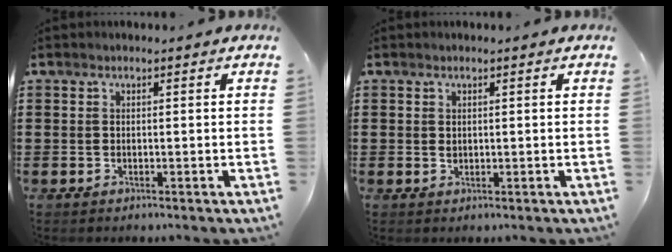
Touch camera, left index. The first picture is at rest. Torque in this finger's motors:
{"motor_torque": [0.16, 0.50, 0.06, 0.02]}